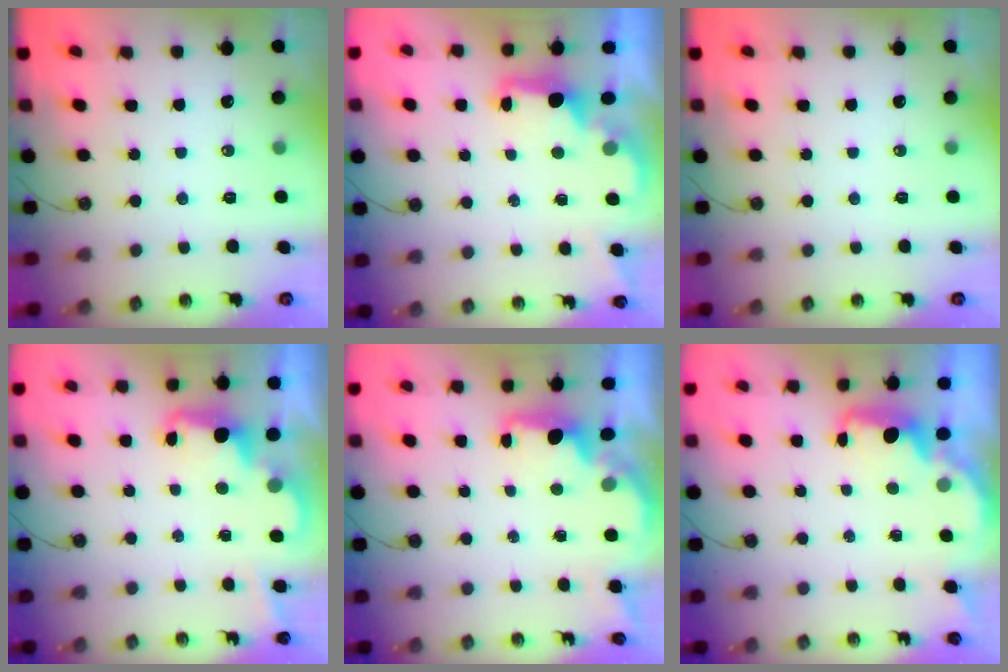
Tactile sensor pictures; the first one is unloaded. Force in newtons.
{"total": 2.3, "press": 2.2, "slide": 0.8}
{"total": 0.0}
{"total": 2.4, "press": 2.3, "slide": 0.5}
{"total": 1.8, "press": 1.7, "slide": 0.6}
{"total": 2.2, "press": 2.1, "slide": 0.7}